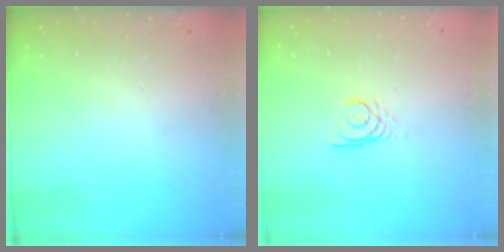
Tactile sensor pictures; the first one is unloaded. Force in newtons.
{"total": 2.9, "press": 2.9, "slide": 0.3}